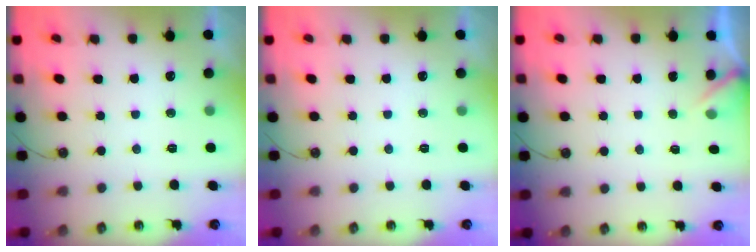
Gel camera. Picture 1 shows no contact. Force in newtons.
{"total": 0.0}
{"total": 2.9, "press": 2.9, "slide": 0.3}